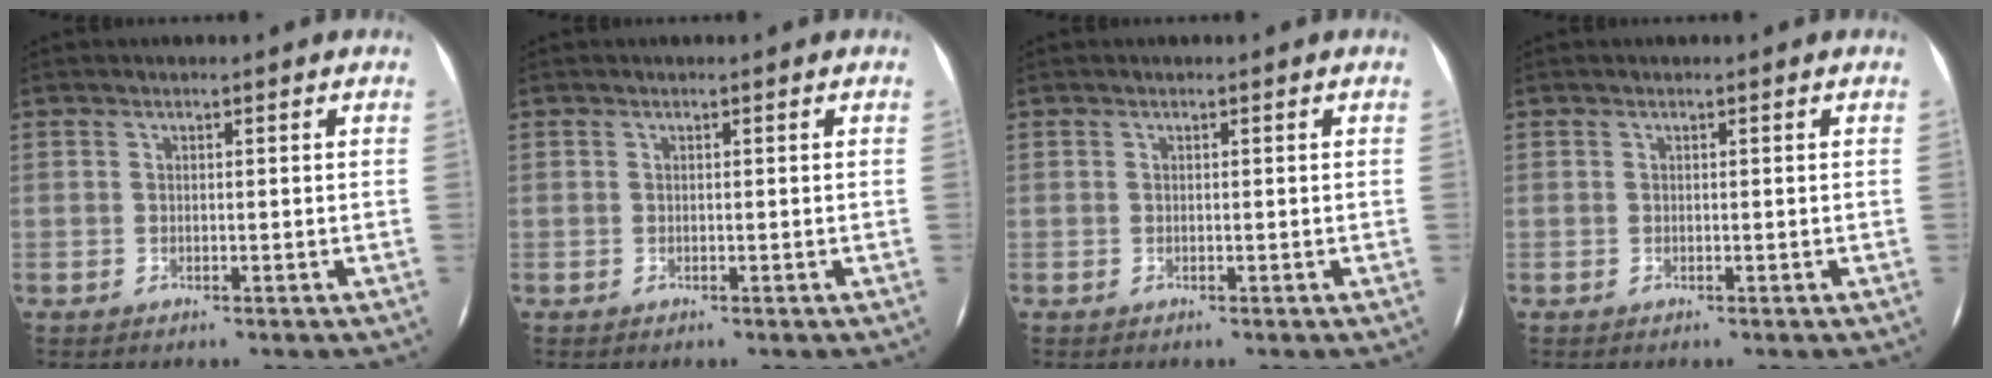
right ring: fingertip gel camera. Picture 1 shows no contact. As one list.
[{"total": 0.0}, {"total": 0.0}, {"total": 0.0}]